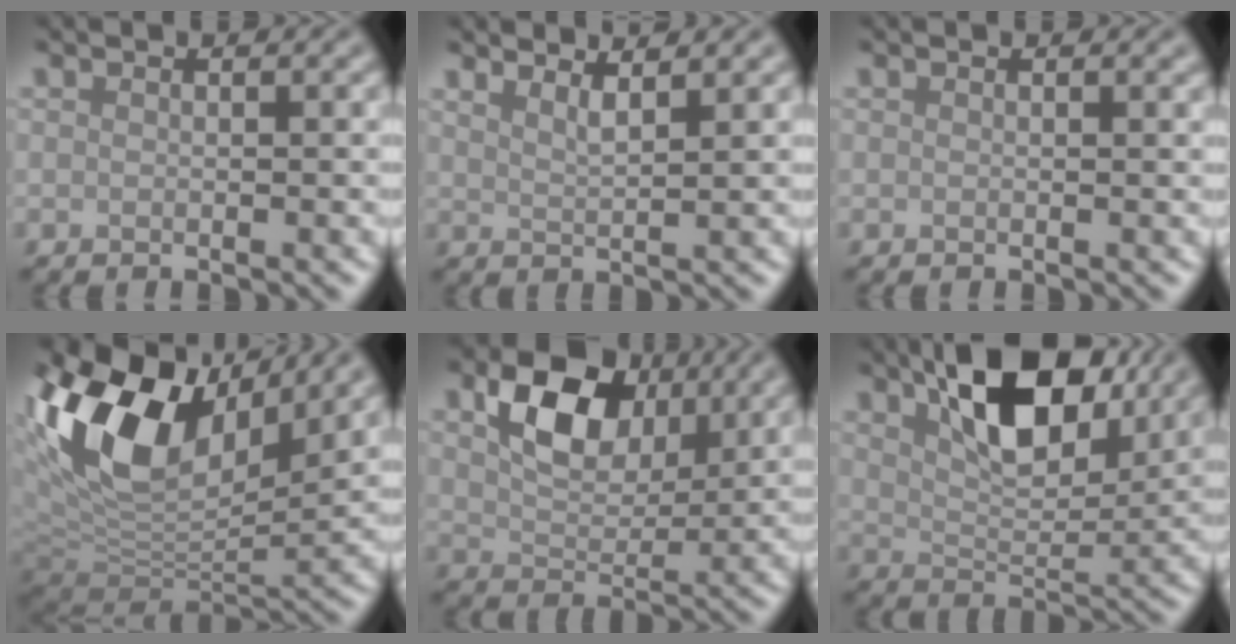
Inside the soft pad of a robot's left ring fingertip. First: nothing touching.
{"total": 2.1, "force": [1.8, 0.4, 1.0], "torque": [-0.008, 0.001, 0.027]}
{"total": 0.6, "force": [0.4, 0.2, 0.3], "torque": [-0.003, 0.000, 0.001]}
{"total": 14.2, "force": [5.4, 8.1, 10.3], "torque": [-0.214, 0.025, 0.101]}
{"total": 7.3, "force": [2.9, 4.6, 4.8], "torque": [-0.097, 0.002, 0.047]}
{"total": 9.4, "force": [4.6, 4.3, 6.9], "torque": [-0.117, 0.010, 0.078]}